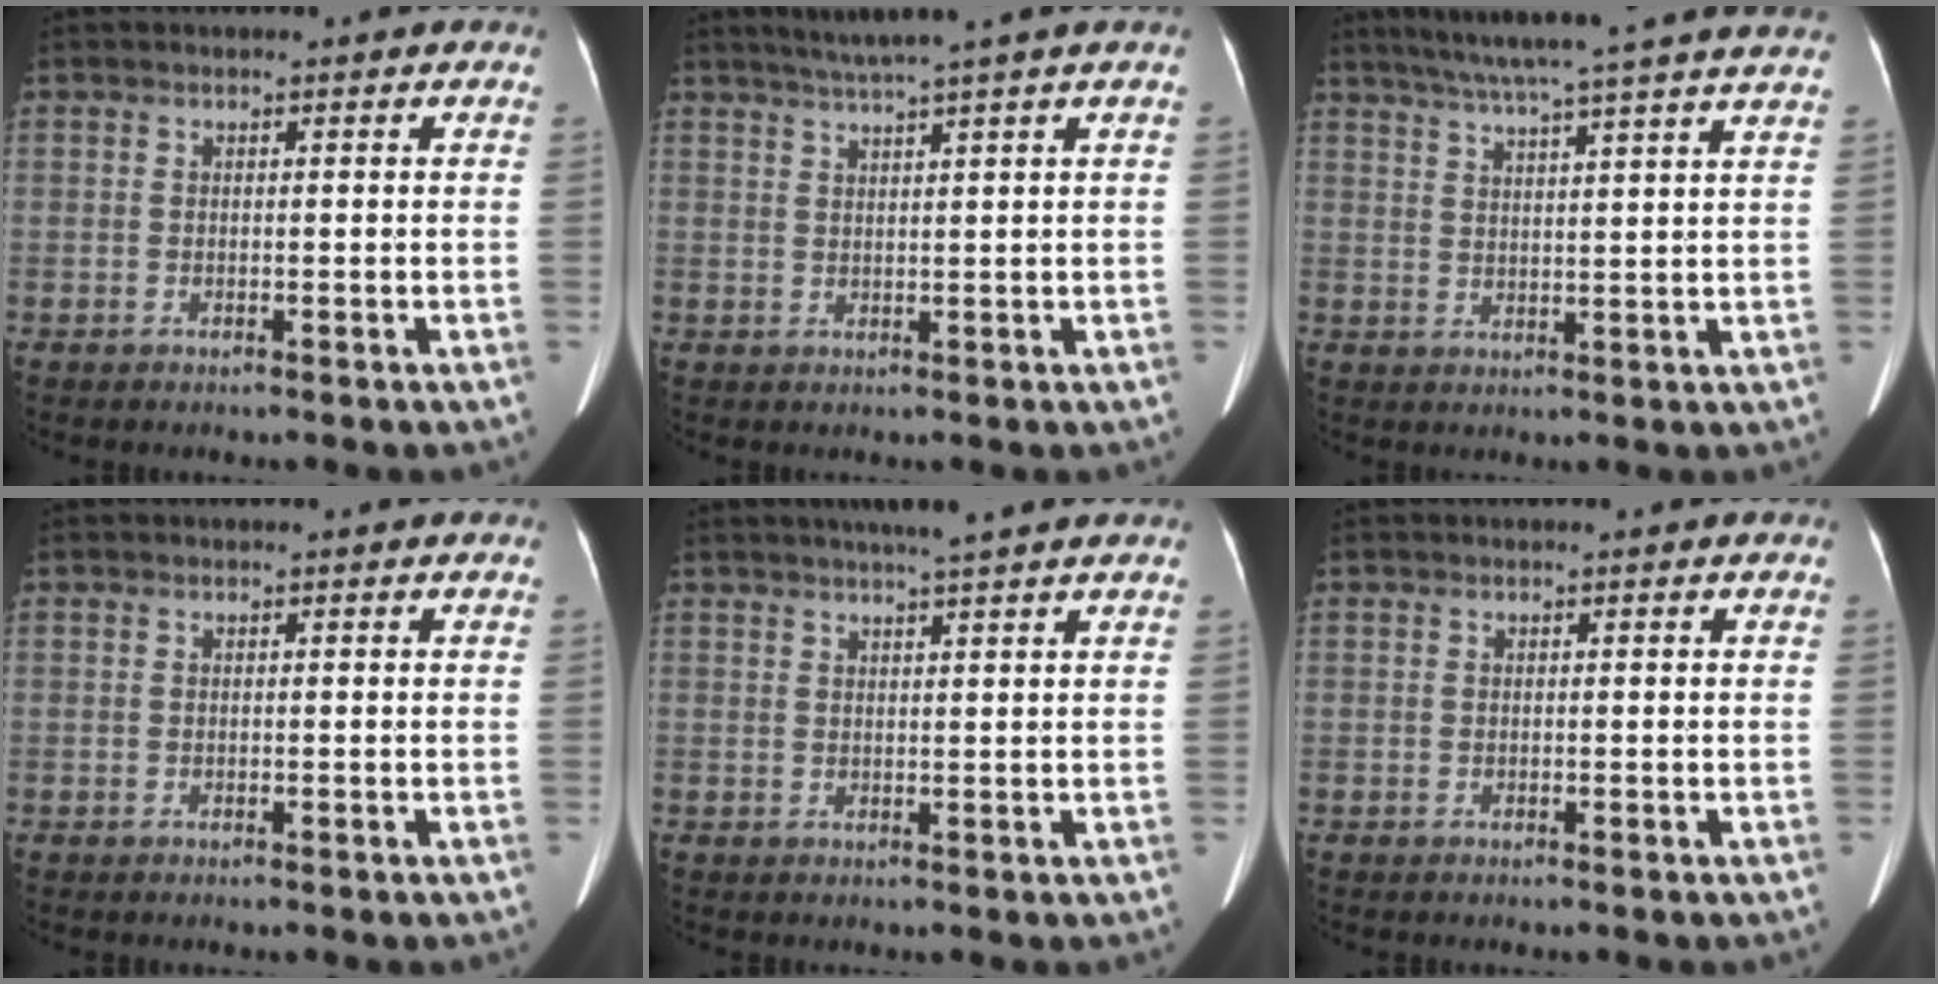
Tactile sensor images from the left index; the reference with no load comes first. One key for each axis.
{"total": 5.0, "fx": 3.8, "fy": -1.6, "fz": 2.8, "tx": -0.047, "ty": 0.010, "tz": 0.070}
{"total": 19.4, "fx": 16.7, "fy": -1.2, "fz": 9.8, "tx": -0.165, "ty": 0.004, "tz": 0.218}
{"total": 0.0}
{"total": 6.1, "fx": 5.0, "fy": -0.7, "fz": 3.4, "tx": -0.053, "ty": 0.014, "tz": 0.066}
{"total": 0.0}